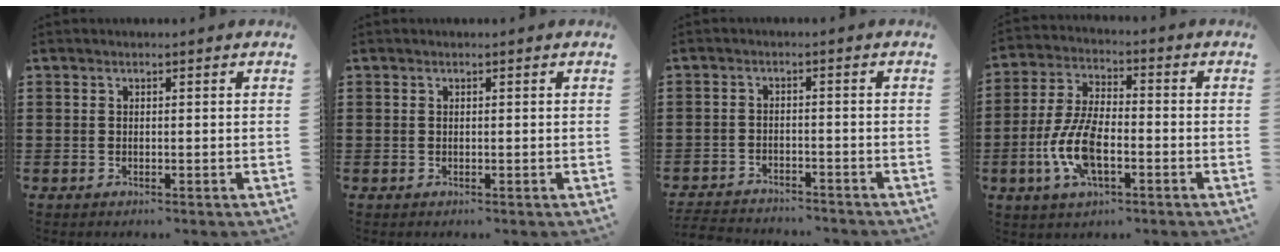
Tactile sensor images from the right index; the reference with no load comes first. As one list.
[{"total": 0.0}, {"total": 2.8, "force": [-2.8, 0.2, -0.1], "torque": [-0.003, 0.001, -0.060]}, {"total": 9.3, "force": [-2.7, 4.1, 7.9], "torque": [-0.188, -0.010, -0.056]}]